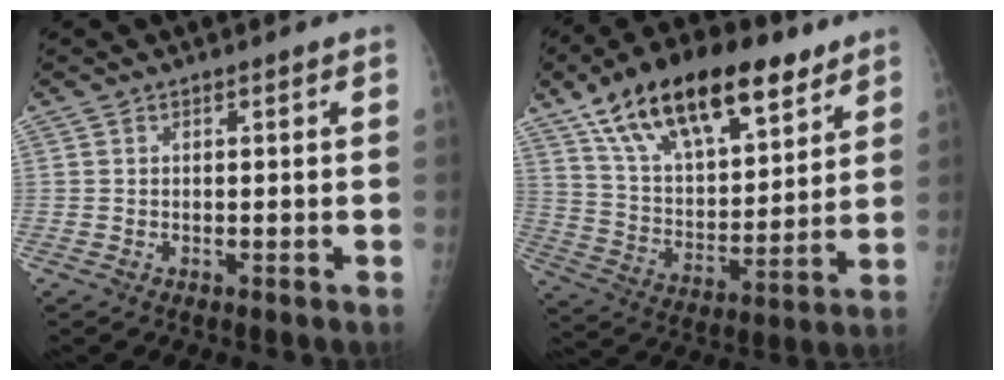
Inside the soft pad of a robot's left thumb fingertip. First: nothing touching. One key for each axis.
{"total": 24.9, "fx": 15.1, "fy": 11.0, "fz": 16.4, "tx": -0.249, "ty": -0.030, "tz": 0.262}